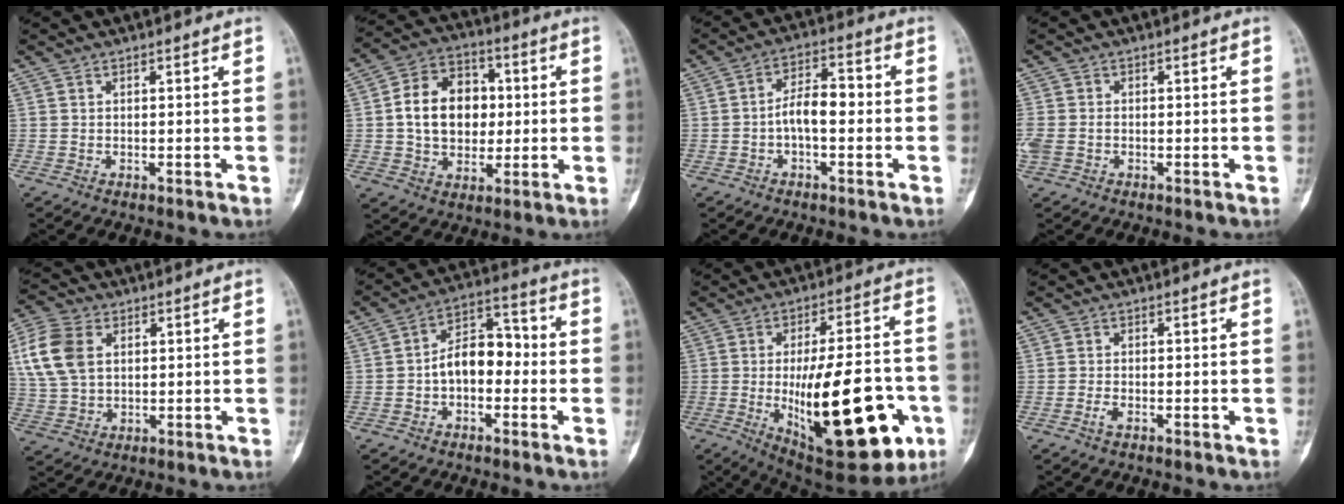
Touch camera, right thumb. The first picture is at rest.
{"total": 14.5, "force": [1.0, 10.9, 9.5], "torque": [-0.121, 0.016, 0.015]}
{"total": 6.7, "force": [-1.0, 3.3, 5.8], "torque": [-0.092, 0.030, -0.024]}
{"total": 4.2, "force": [-0.9, 3.2, 2.7], "torque": [-0.072, 0.010, -0.015]}
{"total": 11.4, "force": [3.0, 7.8, 7.8], "torque": [-0.159, 0.004, 0.057]}
{"total": 9.6, "force": [-1.5, 6.2, 7.2], "torque": [-0.091, 0.043, -0.039]}
{"total": 27.7, "force": [-7.0, 10.4, 24.7], "torque": [-0.340, 0.002, -0.082]}
{"total": 1.2, "force": [-0.8, 0.6, 0.7], "torque": [-0.017, 0.002, -0.020]}